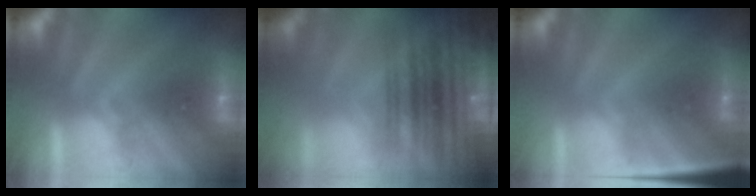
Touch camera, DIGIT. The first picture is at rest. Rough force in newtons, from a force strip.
{"total": 9.4}
{"total": 2.5}